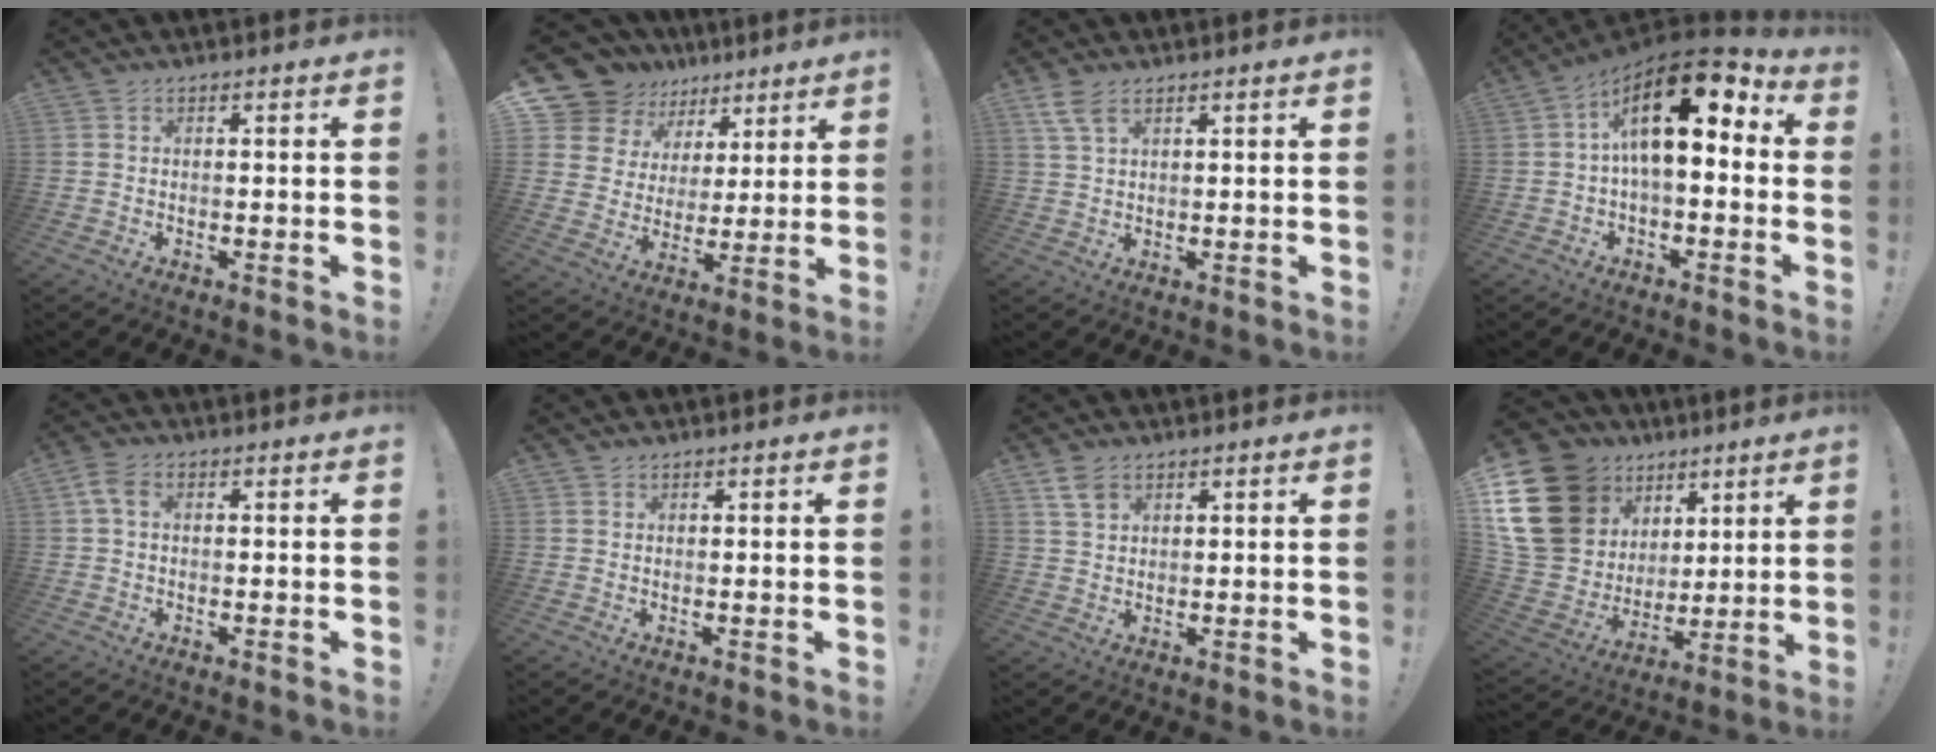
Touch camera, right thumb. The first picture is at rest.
{"total": 13.2, "force": [8.4, 9.5, 3.5], "torque": [-0.071, -0.054, 0.172]}
{"total": 4.8, "force": [2.9, 1.9, 3.3], "torque": [-0.061, -0.009, 0.055]}
{"total": 17.3, "force": [5.2, 7.3, 14.8], "torque": [-0.255, -0.030, 0.087]}
{"total": 3.9, "force": [0.8, 2.4, 2.9], "torque": [-0.066, 0.008, 0.014]}
{"total": 0.9, "force": [0.8, 0.4, 0.0], "torque": [0.003, -0.002, 0.015]}
{"total": 4.5, "force": [2.8, 2.6, 2.3], "torque": [-0.036, -0.011, 0.052]}
{"total": 23.1, "force": [9.4, 17.9, 11.3], "torque": [-0.208, -0.052, 0.218]}